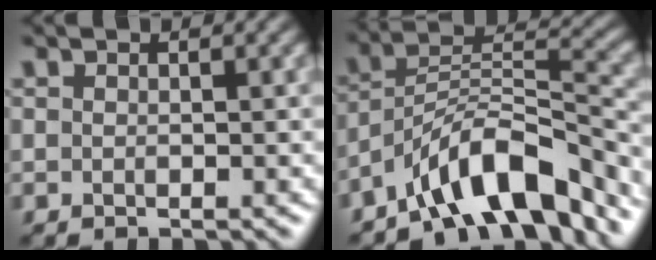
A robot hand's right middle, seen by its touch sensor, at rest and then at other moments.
{"total": 9.7, "force": [-6.9, 3.1, 6.1], "torque": [-0.087, 0.010, -0.131]}